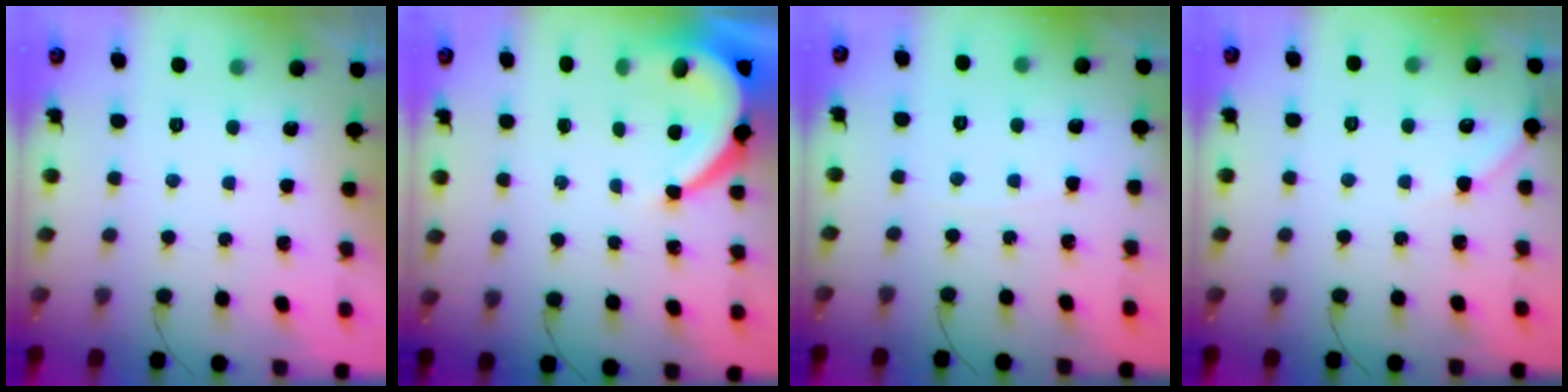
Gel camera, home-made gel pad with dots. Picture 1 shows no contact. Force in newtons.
{"total": 8.1, "press": 8.0, "slide": 0.9}
{"total": 2.4, "press": 2.4, "slide": 0.3}
{"total": 4.8, "press": 4.7, "slide": 0.8}